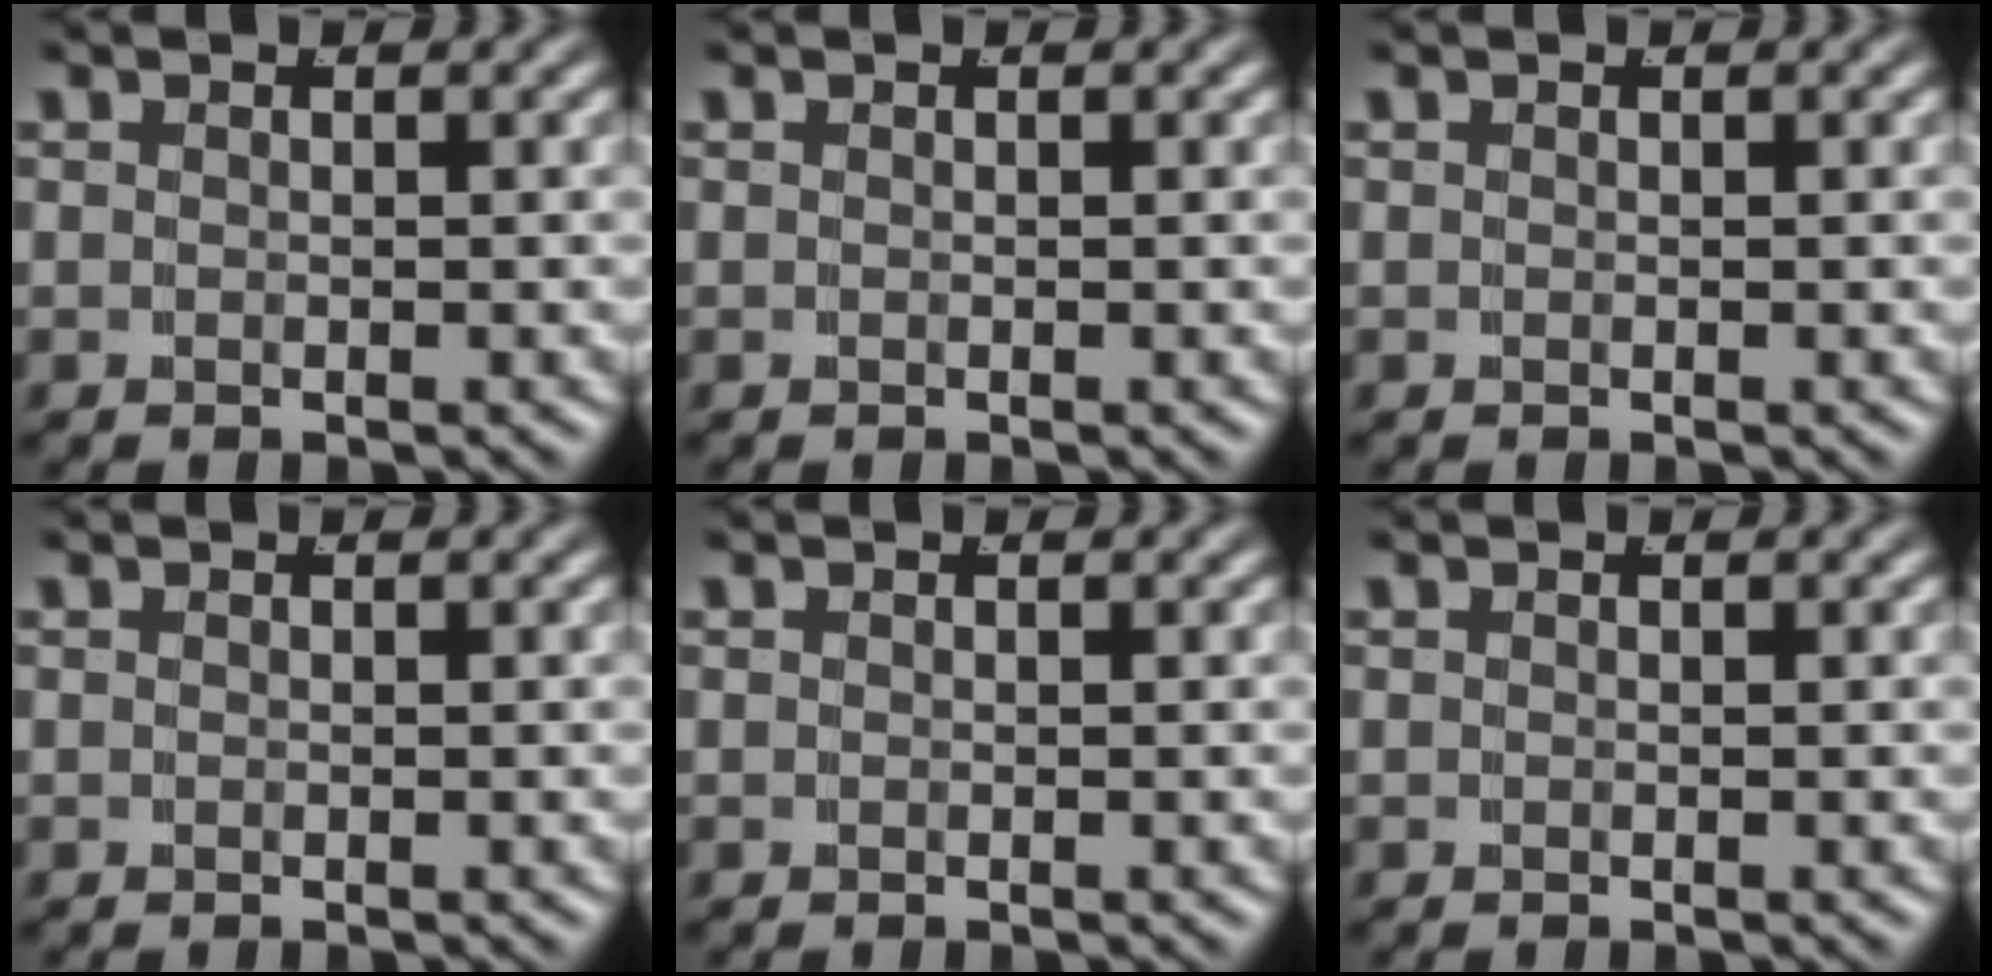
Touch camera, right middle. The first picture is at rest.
{"total": 0.0}
{"total": 0.0}
{"total": 0.0}
{"total": 0.0}
{"total": 0.0}